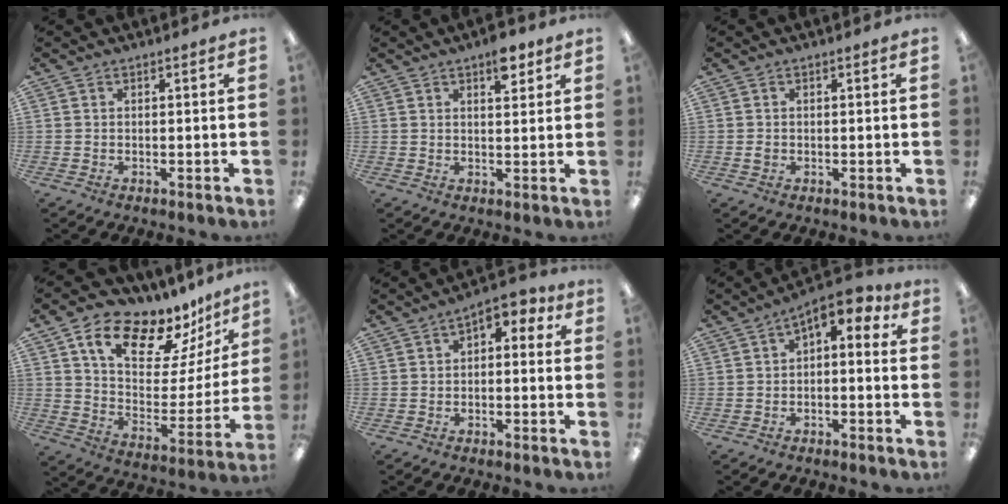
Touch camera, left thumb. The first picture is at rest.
{"total": 5.6, "force": [3.5, 2.4, 3.6], "torque": [-0.030, -0.020, 0.053]}
{"total": 1.0, "force": [-0.1, 0.9, 0.5], "torque": [-0.010, 0.004, -0.003]}
{"total": 17.3, "force": [12.8, 7.6, 8.8], "torque": [-0.144, -0.092, 0.218]}
{"total": 3.5, "force": [0.0, 2.4, 2.6], "torque": [-0.034, 0.002, -0.008]}
{"total": 6.4, "force": [2.0, 3.2, 5.2], "torque": [-0.069, -0.012, 0.027]}